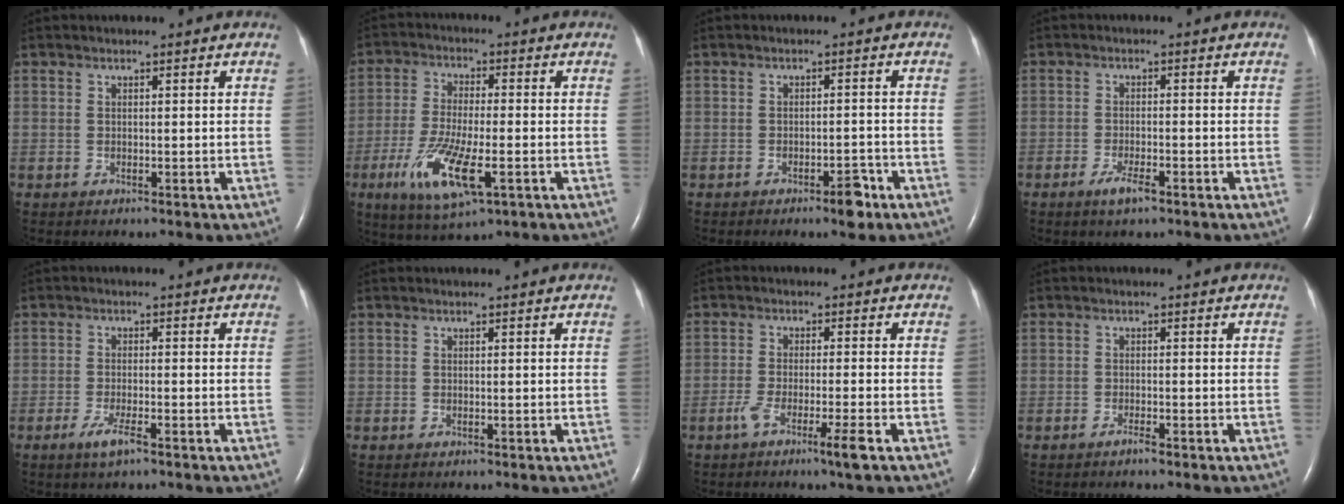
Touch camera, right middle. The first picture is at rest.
{"total": 11.1, "force": [-4.3, 2.5, 10.0], "torque": [-0.205, -0.024, -0.071]}
{"total": 3.1, "force": [-2.1, 0.9, 2.1], "torque": [-0.026, 0.003, -0.028]}
{"total": 3.0, "force": [-2.0, 0.6, 2.2], "torque": [-0.045, -0.002, -0.037]}
{"total": 3.1, "force": [-1.9, 0.4, 2.4], "torque": [-0.053, -0.006, -0.038]}
{"total": 0.0}
{"total": 4.8, "force": [-2.8, -0.4, 3.9], "torque": [-0.075, -0.011, -0.053]}
{"total": 1.1, "force": [-0.9, 0.0, 0.6], "torque": [-0.012, 0.000, -0.016]}